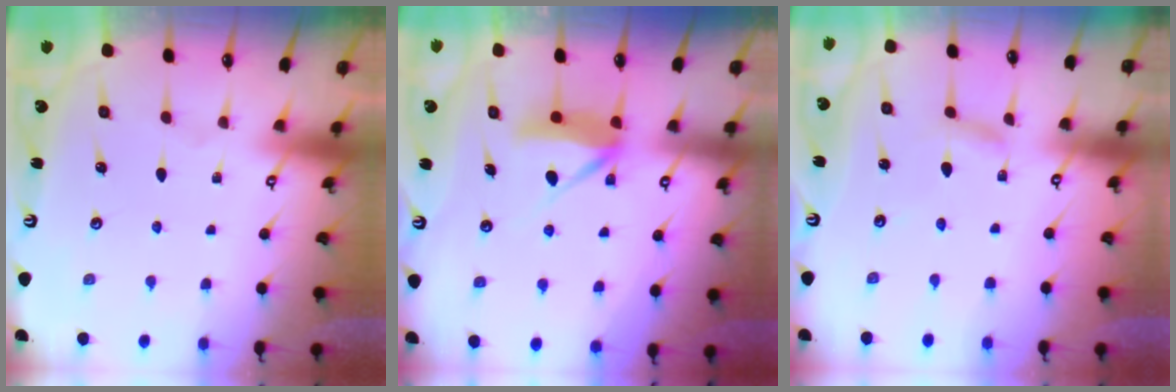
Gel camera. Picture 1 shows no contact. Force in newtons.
{"total": 8.0, "press": 8.0, "slide": 0.5}
{"total": 1.7, "press": 1.7, "slide": 0.2}